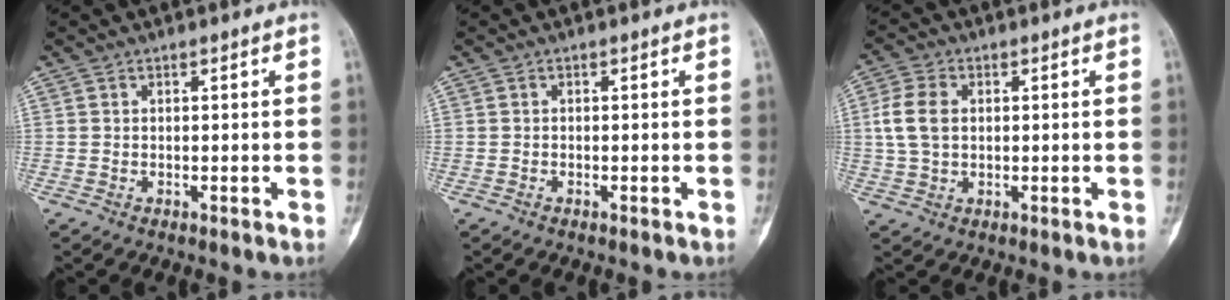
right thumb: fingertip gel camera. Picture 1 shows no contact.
{"total": 0.0}
{"total": 6.6, "force": [0.8, 4.6, 4.7], "torque": [-0.095, 0.009, 0.015]}